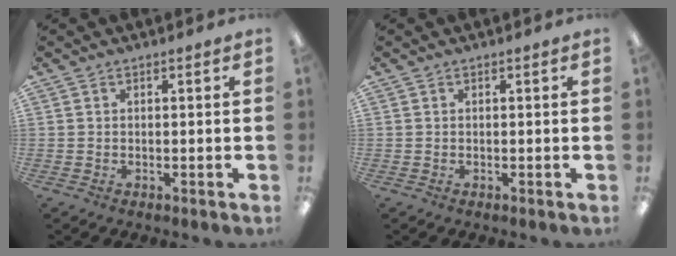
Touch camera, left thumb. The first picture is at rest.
{"total": 0.0}